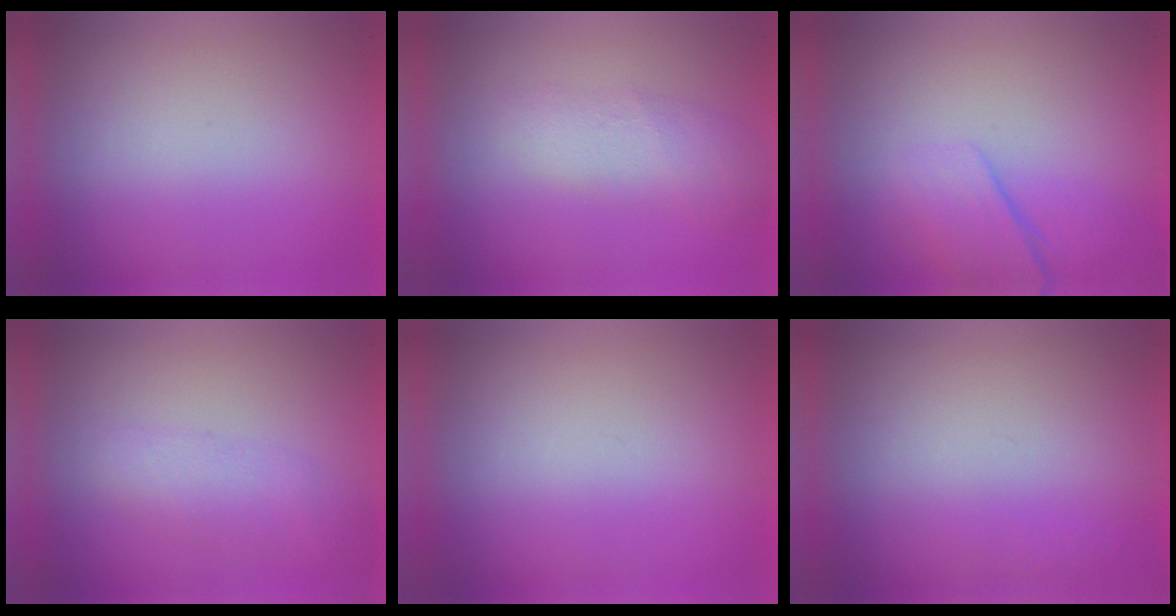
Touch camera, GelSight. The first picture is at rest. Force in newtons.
{"total": 2.3}
{"total": 2.6}
{"total": 2.1}
{"total": 0.0}
{"total": 1.0}